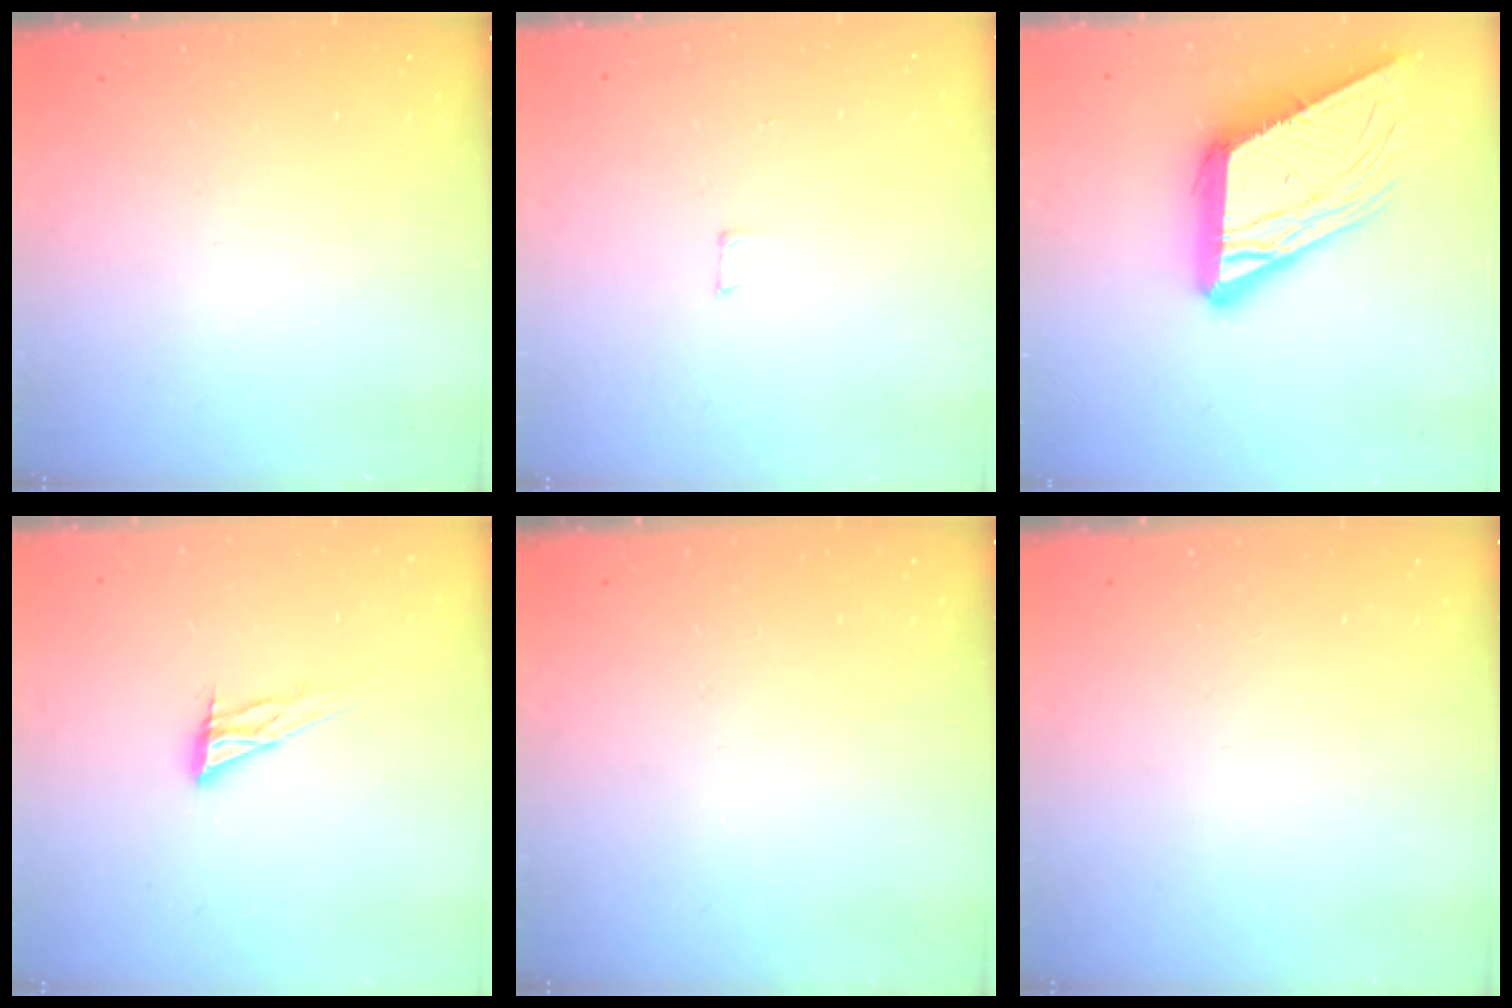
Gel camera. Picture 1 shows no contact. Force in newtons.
{"total": 2.9, "press": 2.9, "slide": 0.2}
{"total": 19.3, "press": 19.2, "slide": 2.3}
{"total": 9.2, "press": 9.1, "slide": 0.7}
{"total": 0.0}
{"total": 0.0}